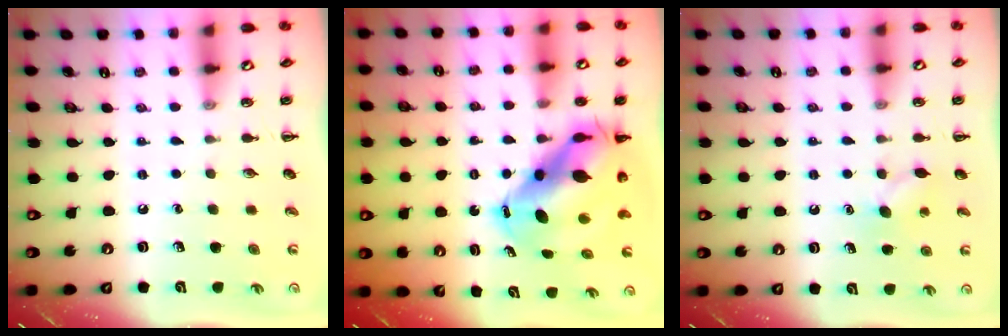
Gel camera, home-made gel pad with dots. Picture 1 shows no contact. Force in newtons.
{"total": 12.6, "press": 12.0, "slide": 3.6}
{"total": 5.7, "press": 5.5, "slide": 1.5}